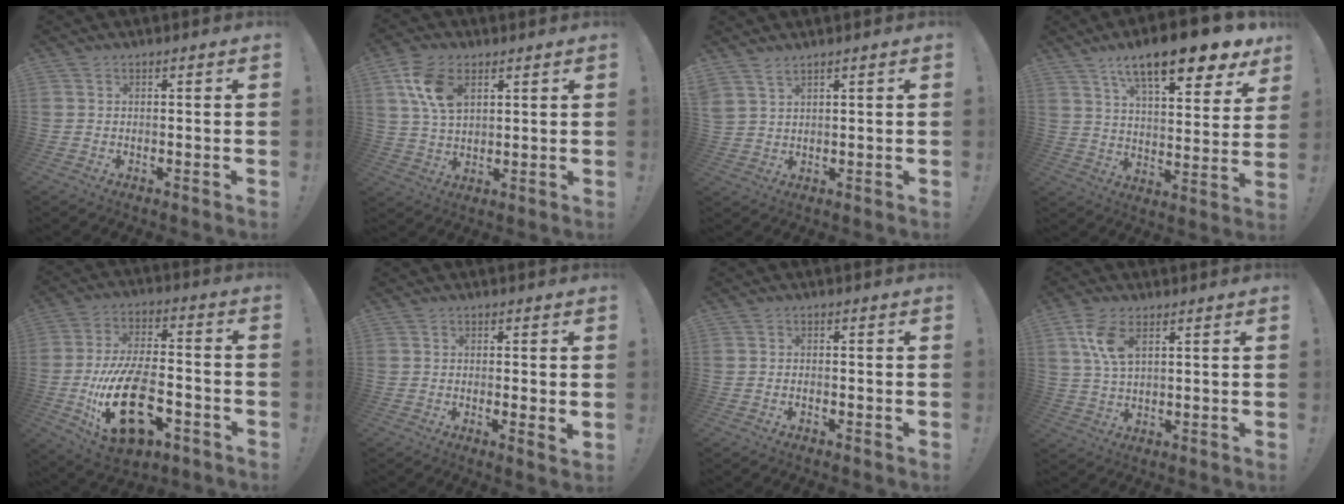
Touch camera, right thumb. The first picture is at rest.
{"total": 11.3, "force": [4.9, 6.9, 7.5], "torque": [-0.150, -0.003, 0.095]}
{"total": 3.1, "force": [2.6, 0.5, 1.6], "torque": [-0.039, -0.011, 0.050]}
{"total": 17.2, "force": [11.1, 4.6, 12.3], "torque": [-0.196, -0.070, 0.178]}
{"total": 23.3, "force": [-7.6, 12.3, 18.3], "torque": [-0.340, 0.042, -0.113]}
{"total": 2.2, "force": [0.5, 0.2, 2.2], "torque": [-0.030, -0.007, 0.008]}
{"total": 1.0, "force": [-0.9, 0.2, 0.4], "torque": [-0.009, -0.001, -0.015]}
{"total": 7.8, "force": [3.4, 3.6, 6.0], "torque": [-0.120, -0.011, 0.059]}